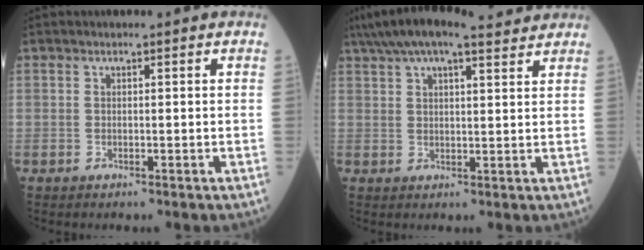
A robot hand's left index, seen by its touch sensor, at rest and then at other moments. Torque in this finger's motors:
{"motor_torque": [1.09, -1.05, 0.32, 0.11]}